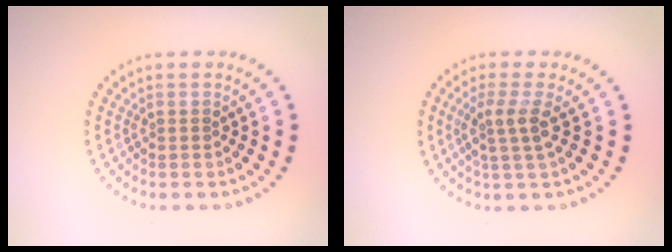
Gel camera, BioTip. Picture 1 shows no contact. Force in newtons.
{"total": 2.6, "press": 2.0, "slide": 1.6}